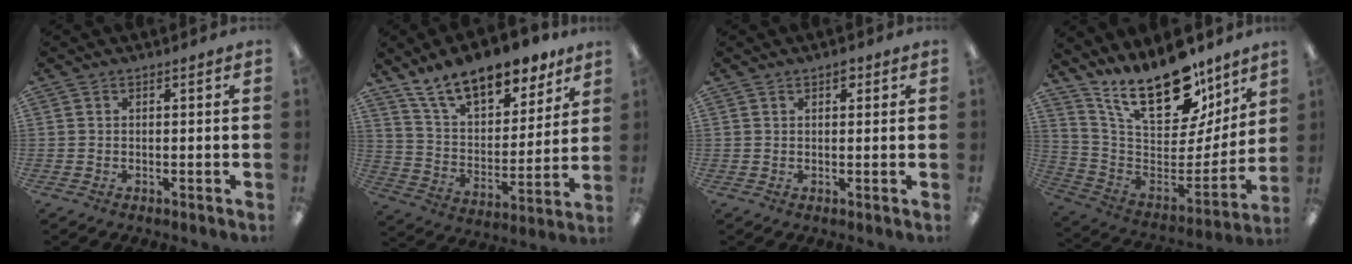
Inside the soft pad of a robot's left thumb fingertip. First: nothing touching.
{"total": 16.5, "force": [12.8, 7.2, 7.6], "torque": [-0.130, -0.079, 0.228]}
{"total": 2.0, "force": [1.2, 1.1, 1.2], "torque": [-0.008, -0.002, 0.016]}
{"total": 23.6, "force": [17.0, 9.8, 13.1], "torque": [-0.209, -0.116, 0.299]}